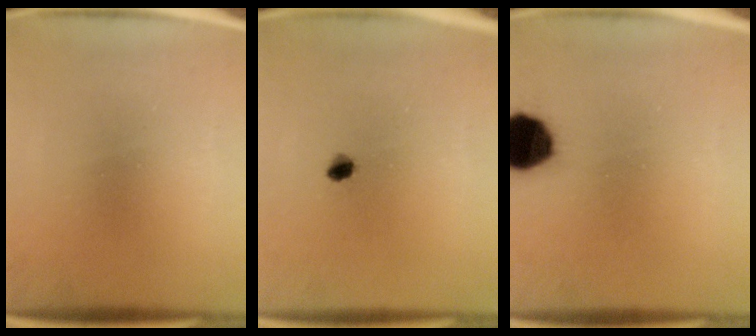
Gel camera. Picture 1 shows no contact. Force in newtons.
{"total": 1.9}
{"total": 12.7}